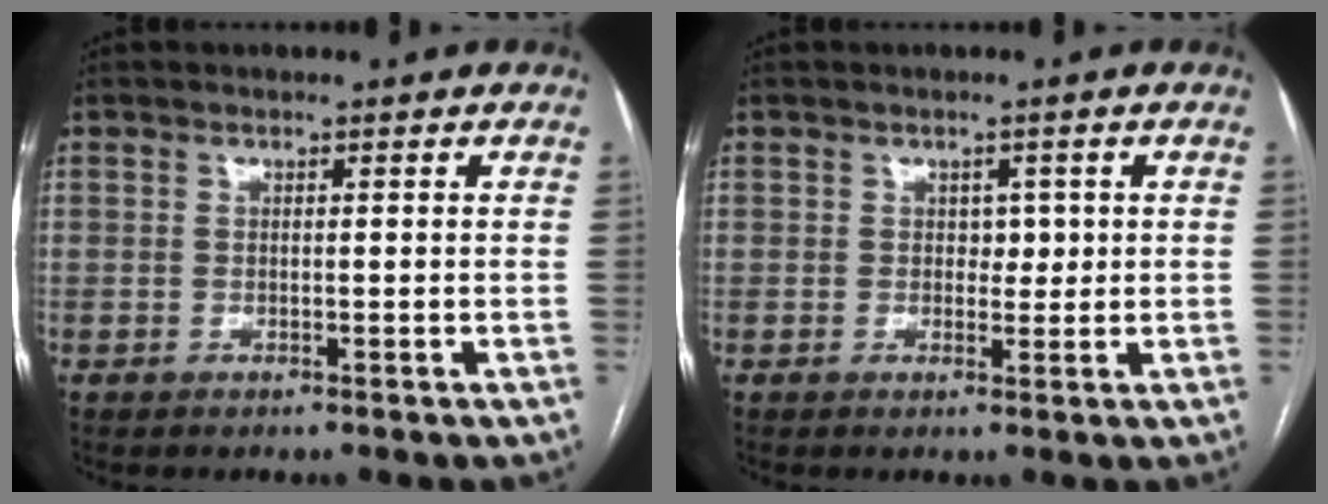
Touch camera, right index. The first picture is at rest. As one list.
[{"total": 2.0, "force": [0.4, 1.4, 1.3], "torque": [-0.010, 0.001, 0.005]}]